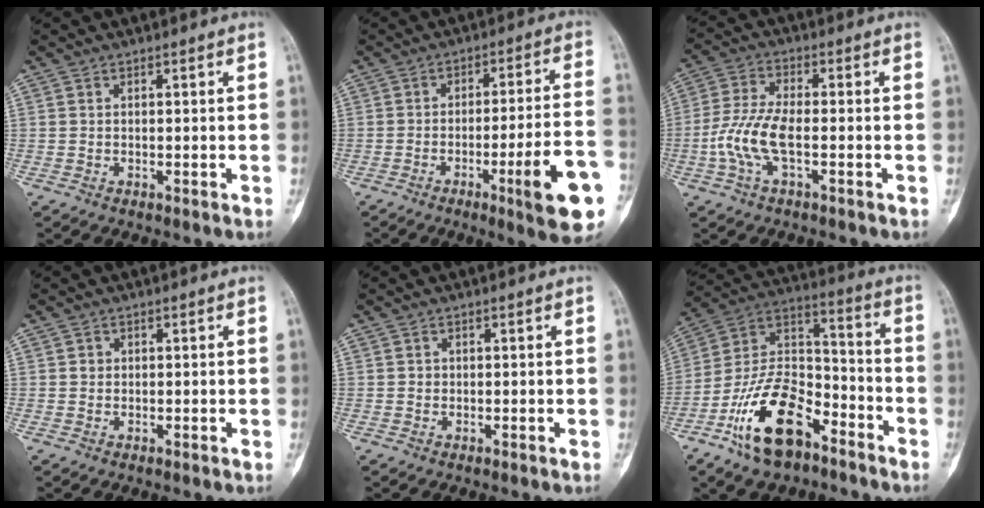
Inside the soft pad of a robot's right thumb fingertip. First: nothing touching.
{"total": 14.6, "force": [-5.9, 1.6, 13.2], "torque": [-0.183, 0.016, -0.081]}
{"total": 8.7, "force": [-2.2, 3.2, 7.8], "torque": [-0.184, 0.018, -0.047]}
{"total": 1.0, "force": [0.1, 0.9, 0.3], "torque": [0.001, 0.002, 0.002]}
{"total": 0.7, "force": [0.0, 0.7, 0.2], "torque": [0.001, 0.002, 0.000]}
{"total": 18.9, "force": [-10.7, 9.6, 12.2], "torque": [-0.208, 0.083, -0.198]}